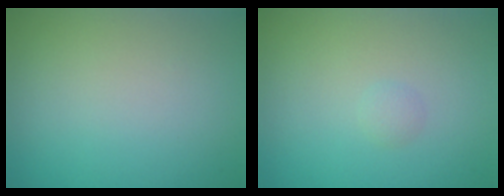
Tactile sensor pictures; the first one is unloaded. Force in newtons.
{"total": 0.7, "press": 0.7, "slide": 0.0}